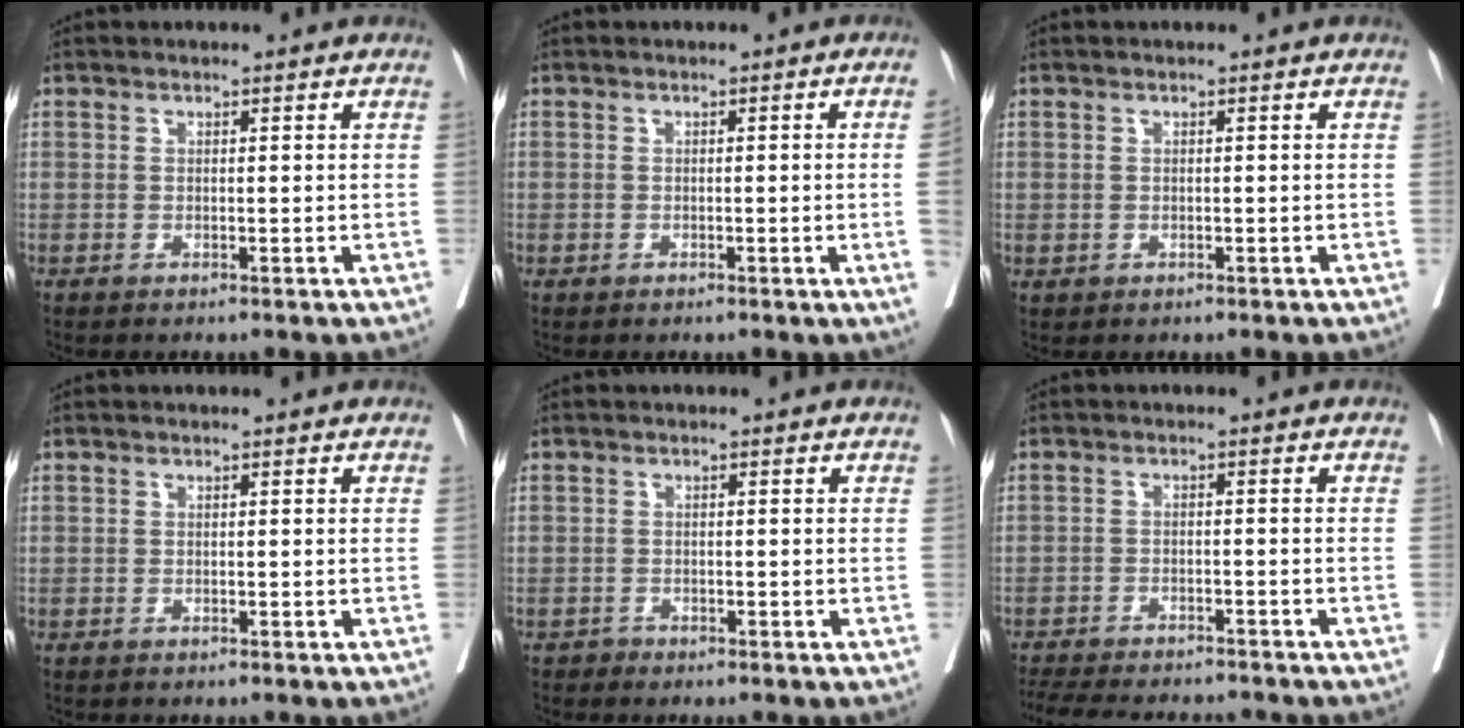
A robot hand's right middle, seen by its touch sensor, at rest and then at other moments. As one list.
[{"total": 2.4, "force": [-0.3, -0.9, 2.2], "torque": [-0.029, 0.000, -0.003]}, {"total": 0.6, "force": [-0.1, 0.6, 0.2], "torque": [-0.003, 0.001, 0.003]}, {"total": 0.0}, {"total": 0.6, "force": [-0.5, 0.2, -0.2], "torque": [0.000, -0.001, -0.012]}, {"total": 14.0, "force": [-12.6, 3.1, 5.2], "torque": [-0.108, -0.011, -0.174]}]